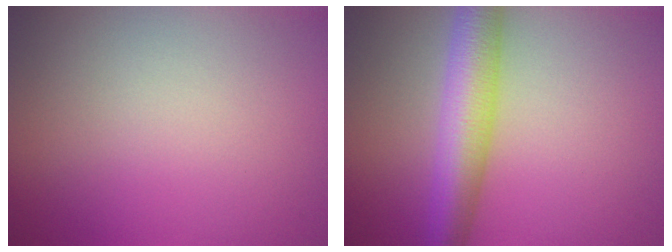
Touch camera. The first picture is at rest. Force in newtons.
{"total": 6.4, "press": 6.4, "slide": 0.2}